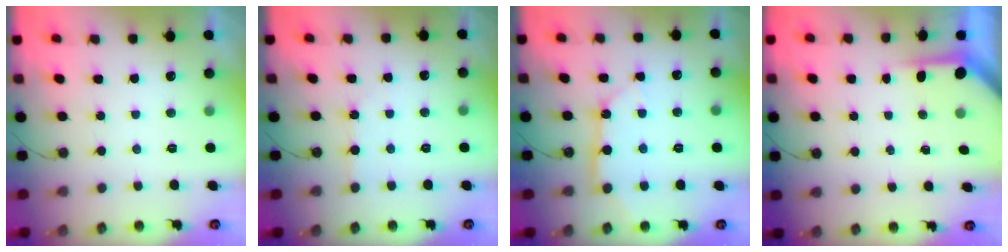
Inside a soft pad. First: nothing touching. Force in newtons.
{"total": 2.5, "press": 2.5, "slide": 0.4}
{"total": 9.7, "press": 9.6, "slide": 1.3}
{"total": 3.7, "press": 3.7, "slide": 0.3}